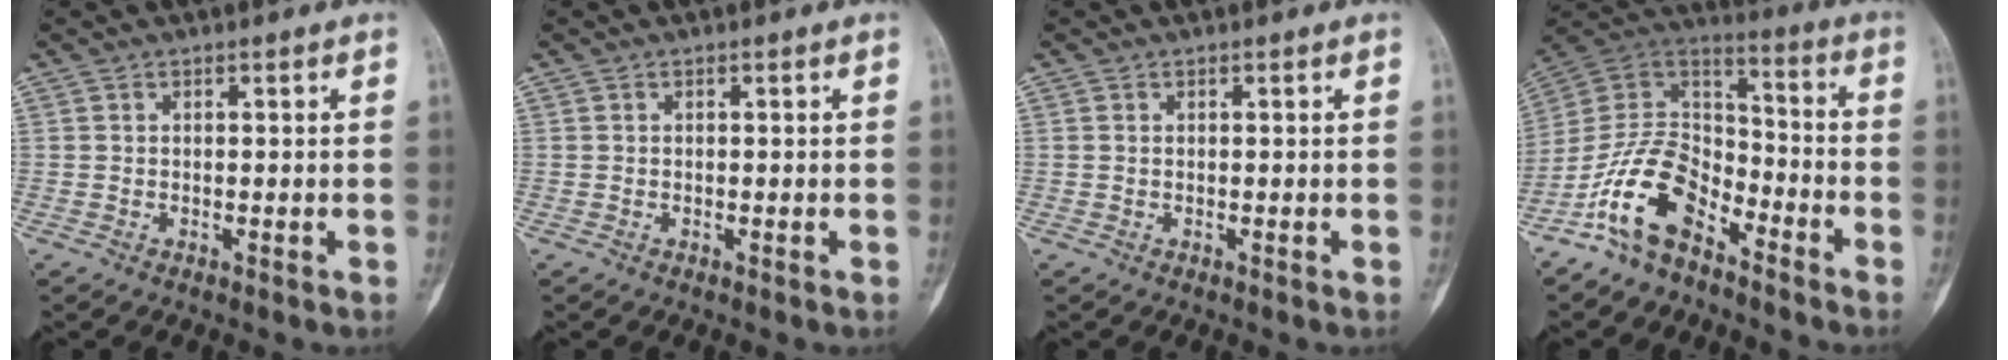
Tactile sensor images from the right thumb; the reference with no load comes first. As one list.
[{"total": 0.0}, {"total": 0.0}, {"total": 14.5, "force": [-9.2, 7.7, 8.2], "torque": [-0.143, 0.084, -0.184]}]